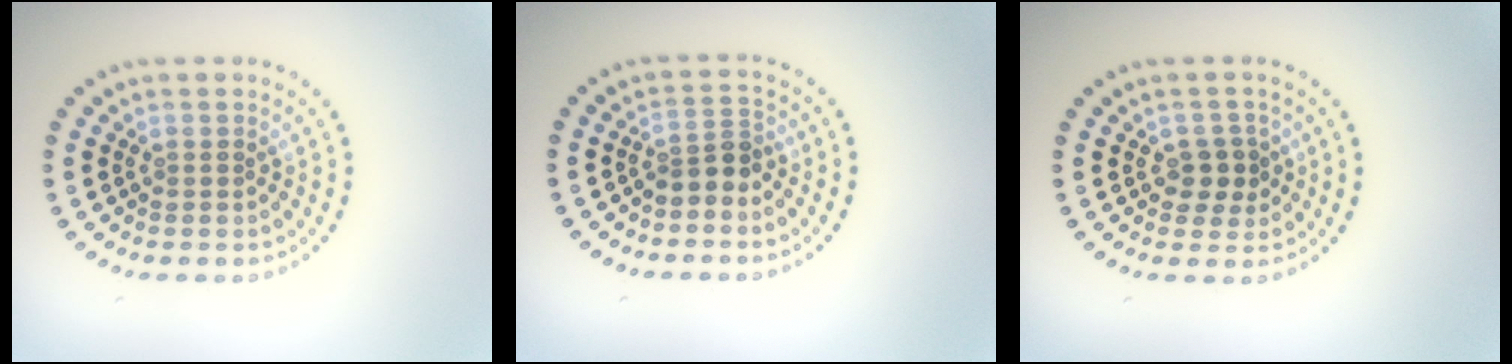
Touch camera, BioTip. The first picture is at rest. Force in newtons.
{"total": 2.2, "press": 1.8, "slide": 1.4}
{"total": 2.1, "press": 1.9, "slide": 0.7}